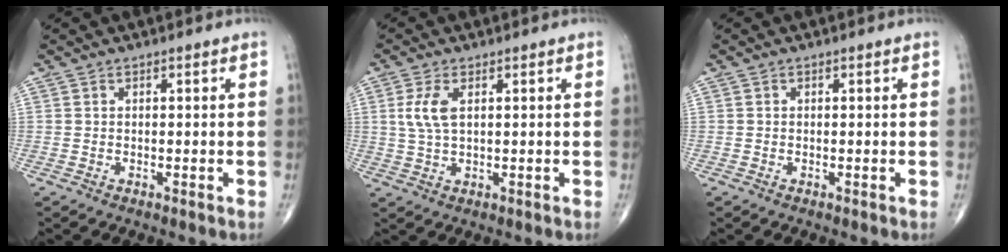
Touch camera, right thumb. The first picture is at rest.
{"total": 4.9, "force": [1.3, 2.2, 4.2], "torque": [-0.099, 0.001, 0.028]}
{"total": 0.0}